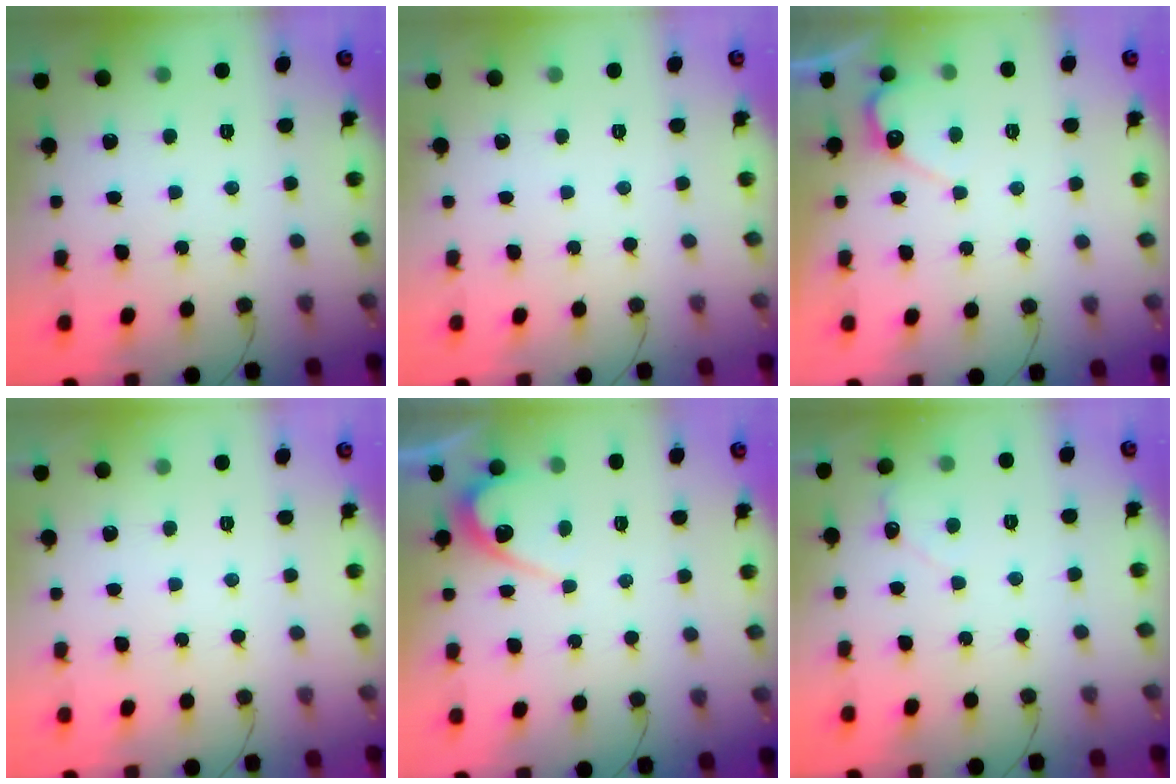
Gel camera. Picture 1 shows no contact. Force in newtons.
{"total": 0.0}
{"total": 6.7, "press": 6.7, "slide": 0.5}
{"total": 0.0}
{"total": 5.8, "press": 5.8, "slide": 0.4}
{"total": 2.7, "press": 2.7, "slide": 0.2}